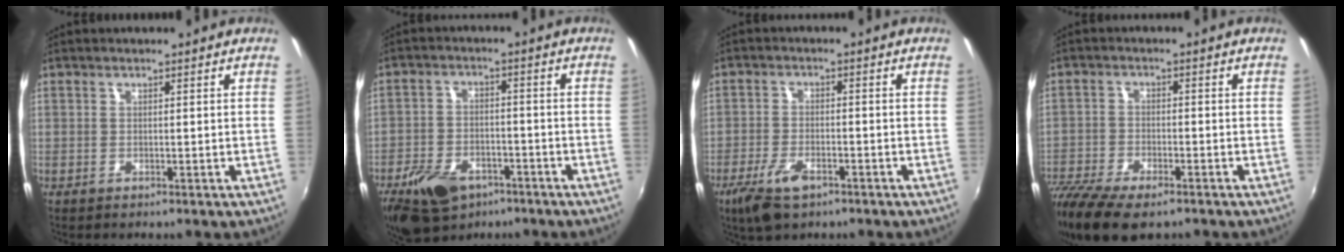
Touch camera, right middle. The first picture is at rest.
{"total": 12.6, "force": [-7.8, 7.3, 6.6], "torque": [-0.161, -0.009, -0.130]}
{"total": 7.5, "force": [-4.7, 3.2, 4.9], "torque": [-0.123, -0.016, -0.086]}
{"total": 15.0, "force": [-11.0, 5.4, 8.6], "torque": [-0.209, -0.054, -0.197]}